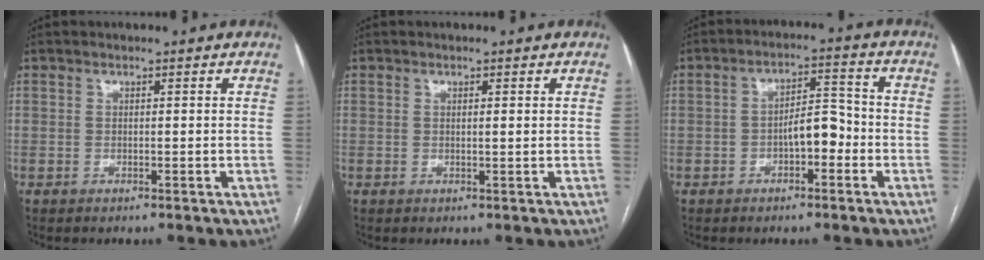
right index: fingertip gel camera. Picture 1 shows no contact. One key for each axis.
{"total": 0.8, "fx": 0.3, "fy": -0.1, "fz": 0.7, "tx": -0.014, "ty": 0.000, "tz": 0.003}
{"total": 5.5, "fx": -1.8, "fy": 2.3, "fz": 4.6, "tx": -0.074, "ty": 0.023, "tz": -0.028}